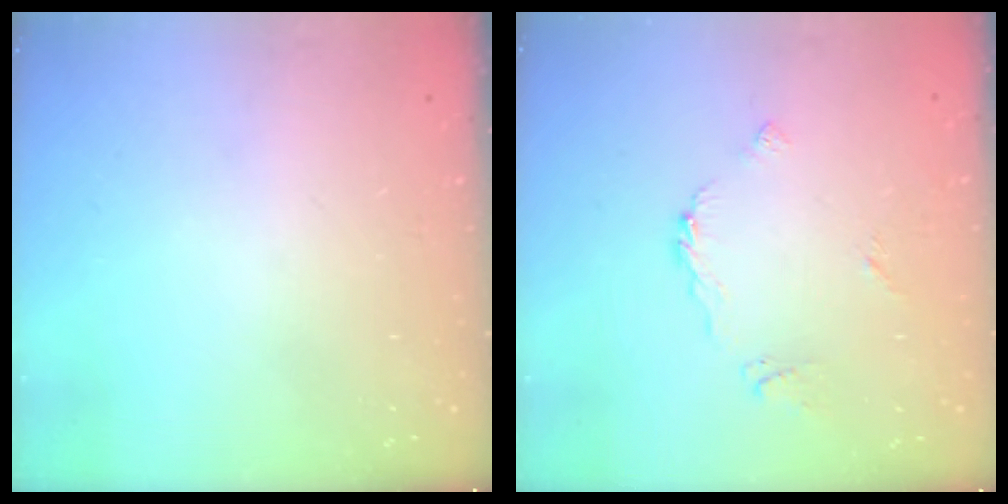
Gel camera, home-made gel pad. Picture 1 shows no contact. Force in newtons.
{"total": 4.8, "press": 4.8, "slide": 0.4}